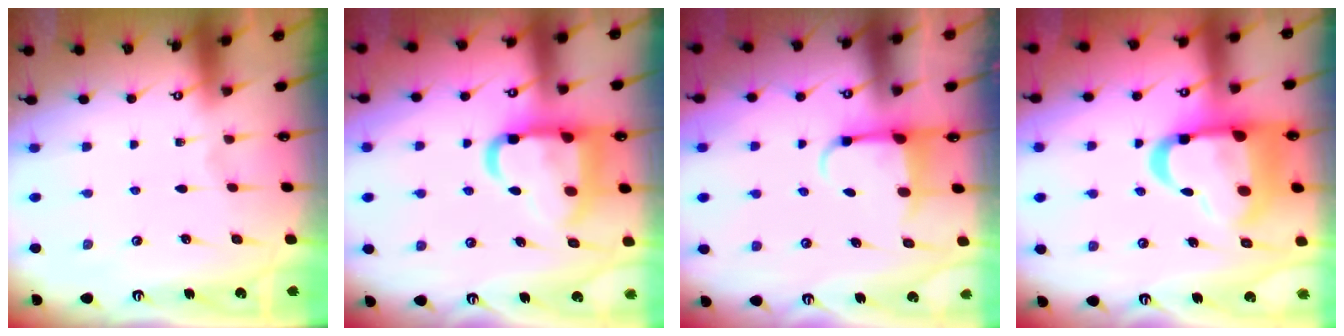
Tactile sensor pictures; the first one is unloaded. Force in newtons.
{"total": 16.7, "press": 16.6, "slide": 2.0}
{"total": 5.3, "press": 5.2, "slide": 1.1}
{"total": 19.6, "press": 19.4, "slide": 2.4}